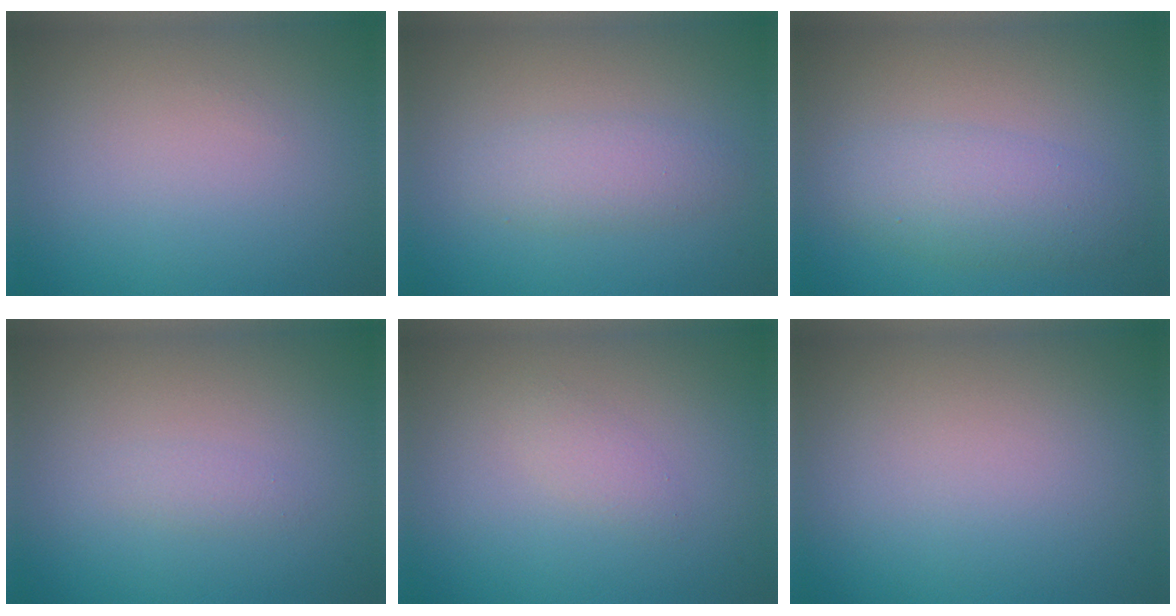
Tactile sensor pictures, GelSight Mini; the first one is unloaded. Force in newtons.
{"total": 2.3, "press": 2.3, "slide": 0.1}
{"total": 3.7, "press": 3.7, "slide": 0.1}
{"total": 0.8, "press": 0.8, "slide": 0.1}
{"total": 1.1, "press": 1.1, "slide": 0.1}
{"total": 0.0}